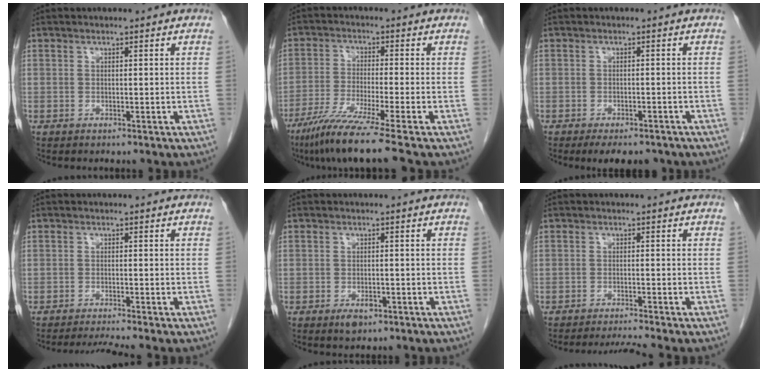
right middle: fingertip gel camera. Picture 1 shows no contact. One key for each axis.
{"total": 10.2, "fx": -7.4, "fy": -1.7, "fz": 6.8, "tx": -0.118, "ty": -0.038, "tz": -0.128}
{"total": 6.2, "fx": -4.8, "fy": 2.5, "fz": 3.0, "tx": -0.034, "ty": -0.004, "tz": -0.064}
{"total": 3.1, "fx": -2.6, "fy": -1.3, "fz": 1.0, "tx": -0.024, "ty": -0.016, "tz": -0.048}
{"total": 2.4, "fx": -1.3, "fy": 1.1, "fz": 1.6, "tx": -0.028, "ty": 0.000, "tz": -0.015}
{"total": 3.2, "fx": -2.7, "fy": -1.7, "fz": 0.4, "tx": -0.017, "ty": -0.016, "tz": -0.048}